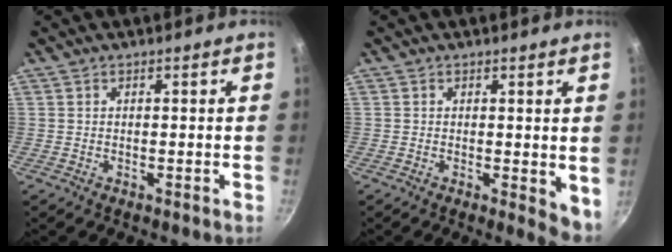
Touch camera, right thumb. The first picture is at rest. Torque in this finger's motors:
{"motor_torque": [0.22, 0.20, 0.06, -0.24, 0.02]}